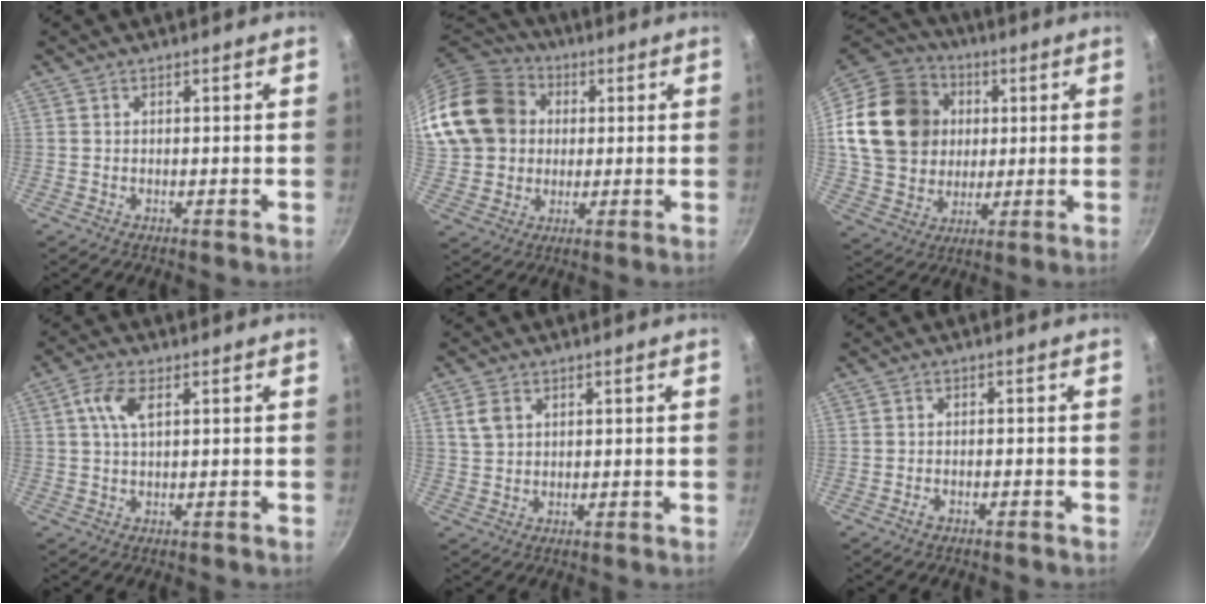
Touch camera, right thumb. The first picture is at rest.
{"total": 19.5, "force": [4.1, 16.5, 9.6], "torque": [-0.175, 0.029, 0.082]}
{"total": 22.4, "force": [3.7, 18.8, 11.6], "torque": [-0.198, 0.019, 0.073]}
{"total": 4.7, "force": [1.3, 2.0, 4.1], "torque": [-0.086, 0.009, 0.026]}
{"total": 3.5, "force": [1.5, 2.5, 2.0], "torque": [-0.029, 0.001, 0.032]}
{"total": 1.3, "force": [-1.1, 0.3, 0.7], "torque": [-0.022, 0.012, -0.020]}